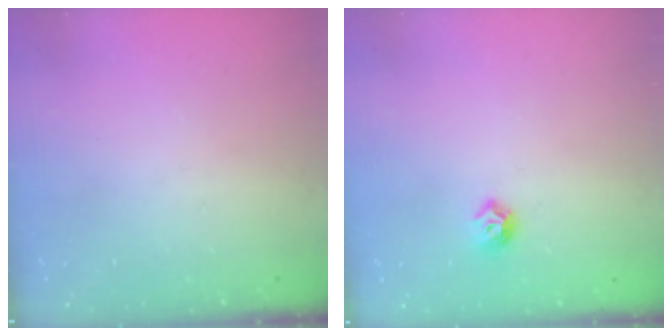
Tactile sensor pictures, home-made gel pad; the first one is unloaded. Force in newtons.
{"total": 6.4, "press": 6.3, "slide": 0.9}